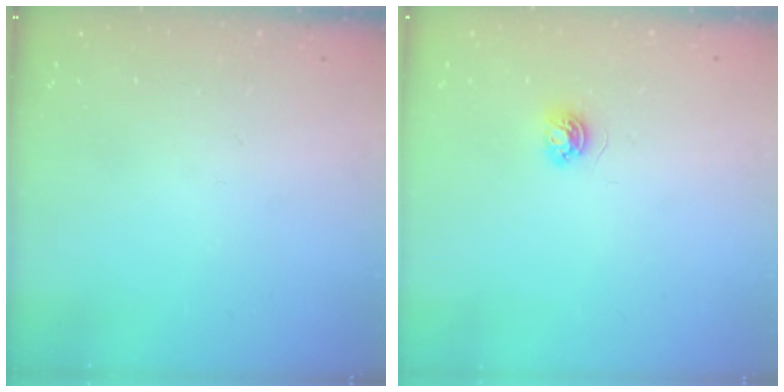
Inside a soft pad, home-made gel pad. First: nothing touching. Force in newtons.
{"total": 3.7, "press": 3.7, "slide": 0.5}